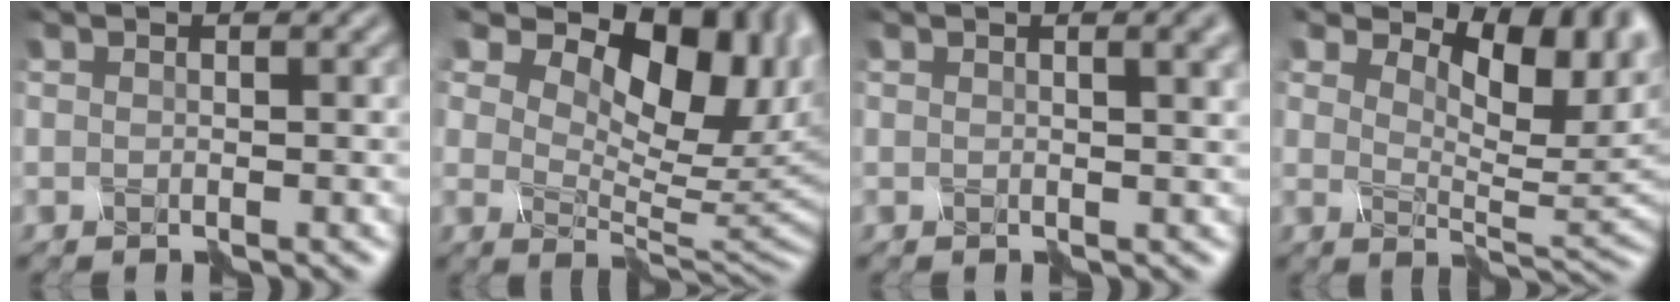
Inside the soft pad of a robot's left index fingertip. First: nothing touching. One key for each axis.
{"total": 13.2, "fx": 7.1, "fy": 7.1, "fz": 8.6, "tx": -0.135, "ty": 0.024, "tz": 0.087}
{"total": 3.5, "fx": 1.3, "fy": 1.2, "fz": 3.1, "tx": -0.016, "ty": 0.005, "tz": 0.011}
{"total": 8.9, "fx": 3.5, "fy": 4.6, "fz": 6.7, "tx": -0.102, "ty": 0.006, "tz": 0.054}